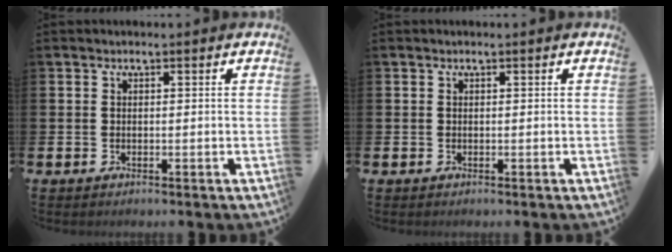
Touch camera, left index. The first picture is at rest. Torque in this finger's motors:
{"motor_torque": [0.10, -0.02, -0.04, 0.01]}